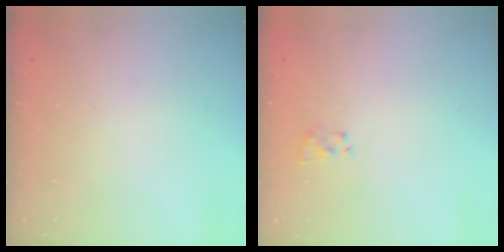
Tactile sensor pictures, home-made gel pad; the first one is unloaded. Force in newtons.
{"total": 2.2, "press": 2.0, "slide": 1.0}